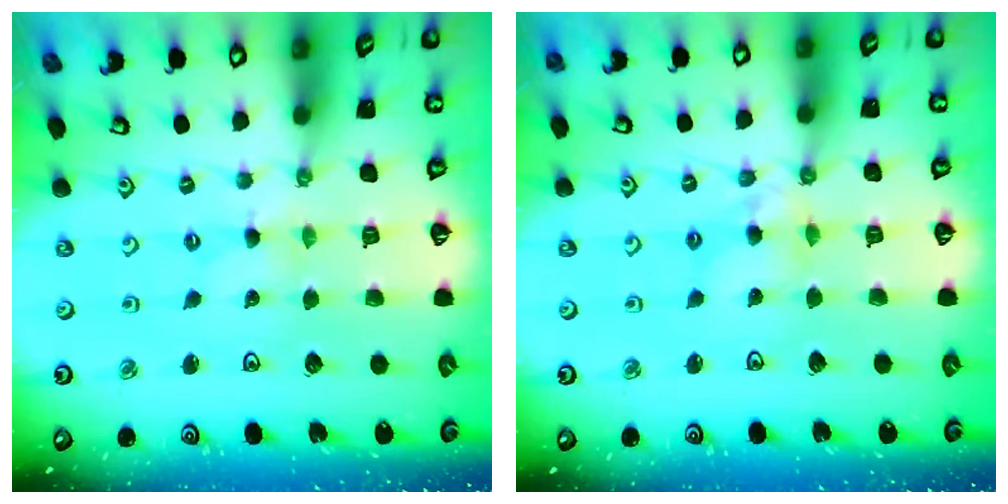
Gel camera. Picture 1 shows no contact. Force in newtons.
{"total": 5.7, "press": 5.7, "slide": 0.5}